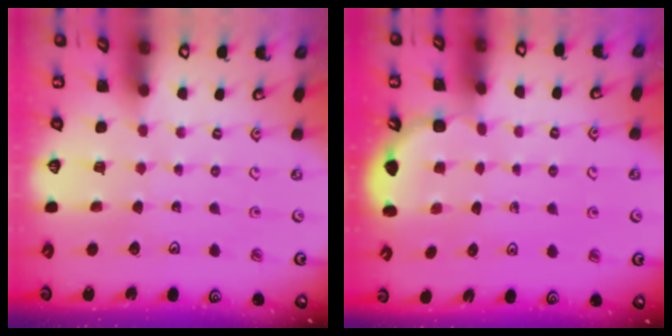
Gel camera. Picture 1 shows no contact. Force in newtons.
{"total": 2.5, "press": 2.1, "slide": 1.5}